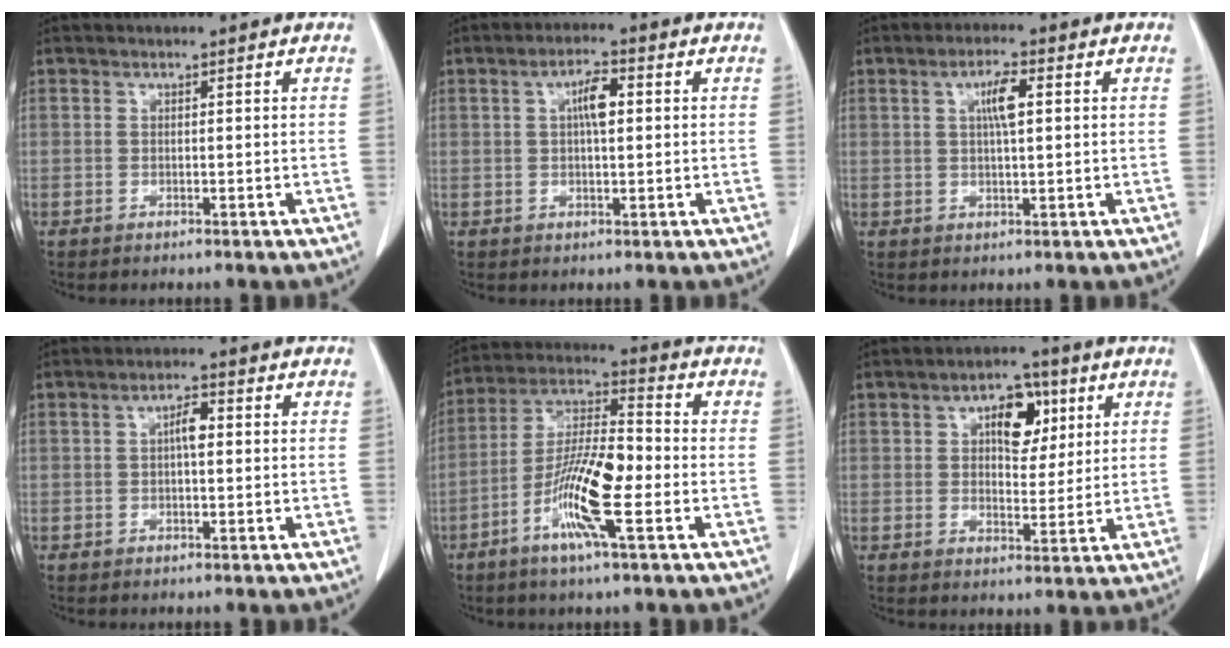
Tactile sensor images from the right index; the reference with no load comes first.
{"total": 4.1, "force": [0.9, 1.2, 3.8], "torque": [-0.066, 0.008, 0.014]}
{"total": 4.2, "force": [1.3, 0.8, 3.9], "torque": [-0.071, 0.003, 0.022]}
{"total": 2.8, "force": [0.4, 1.0, 2.6], "torque": [-0.042, 0.008, 0.004]}
{"total": 13.0, "force": [-4.2, 1.7, 12.1], "torque": [-0.235, -0.002, -0.083]}
{"total": 7.3, "force": [2.9, 4.0, 5.3], "torque": [-0.075, 0.017, 0.046]}